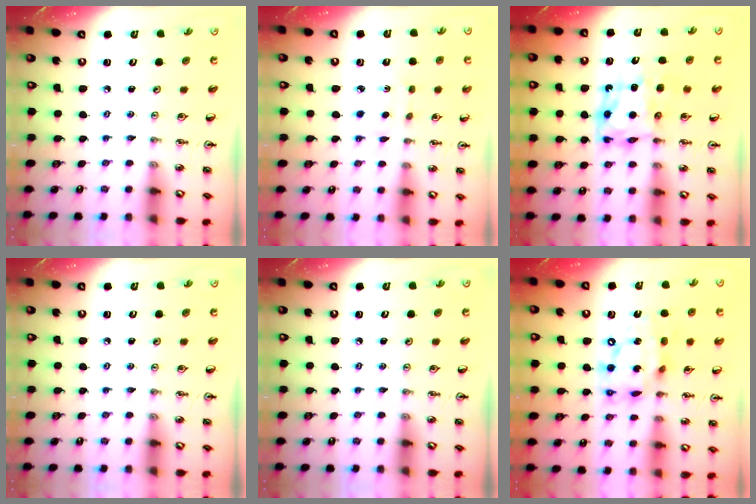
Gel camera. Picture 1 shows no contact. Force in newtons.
{"total": 2.3, "press": 2.3, "slide": 0.3}
{"total": 7.7, "press": 7.7, "slide": 0.2}
{"total": 0.0}
{"total": 0.0}
{"total": 14.5, "press": 14.4, "slide": 1.1}